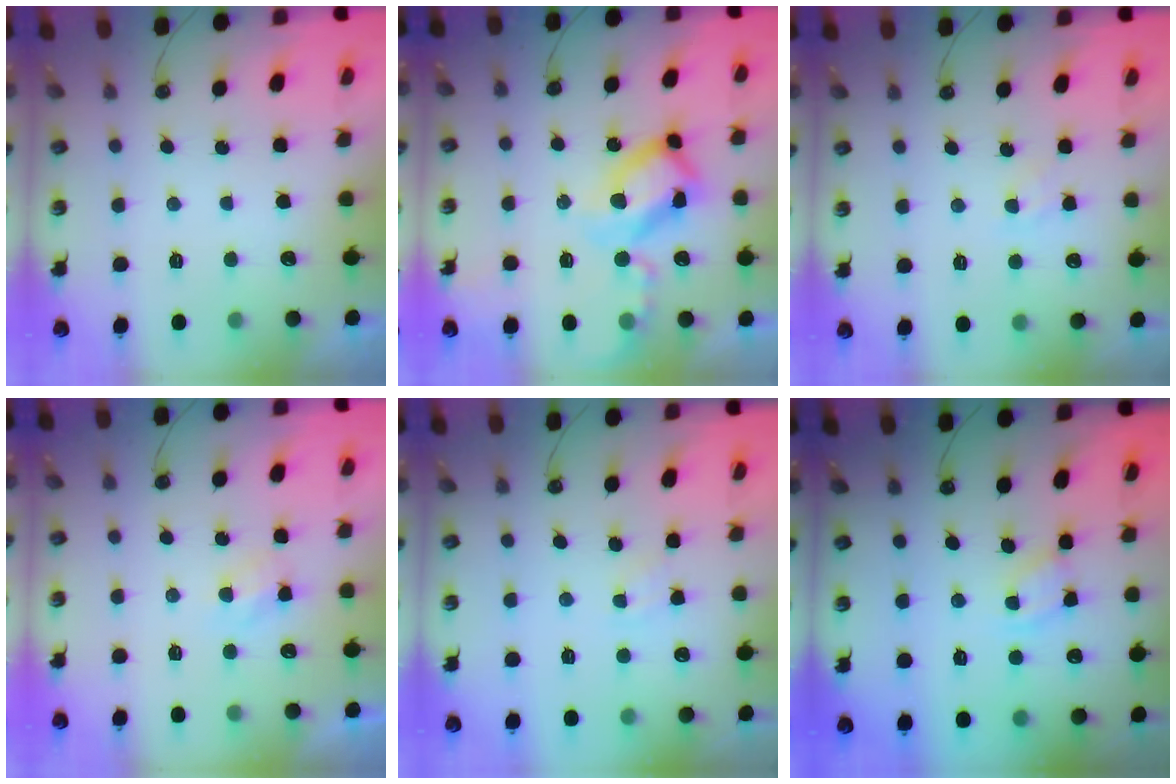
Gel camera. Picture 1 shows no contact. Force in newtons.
{"total": 18.1, "press": 18.0, "slide": 2.4}
{"total": 4.4, "press": 4.4, "slide": 0.6}
{"total": 3.8, "press": 3.7, "slide": 0.5}
{"total": 3.0, "press": 2.9, "slide": 0.4}
{"total": 2.2, "press": 2.2, "slide": 0.3}